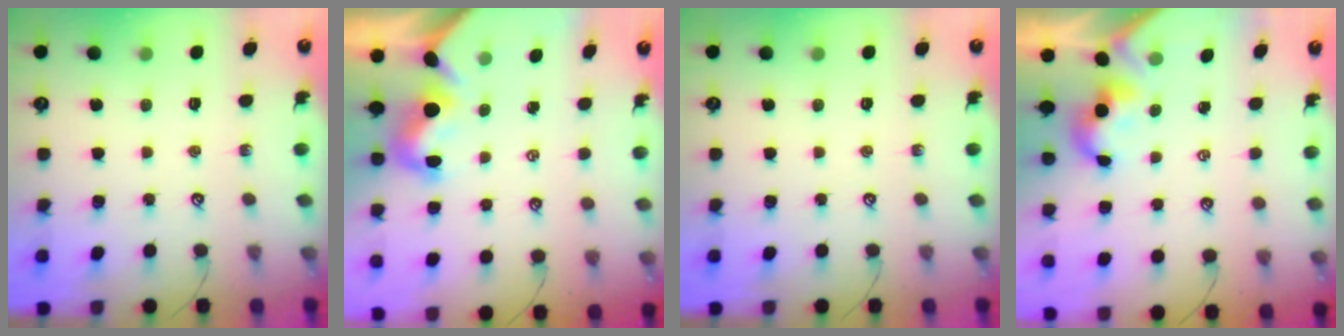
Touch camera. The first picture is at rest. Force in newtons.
{"total": 1.4, "press": 1.1, "slide": 0.9}
{"total": 0.0}
{"total": 0.0}